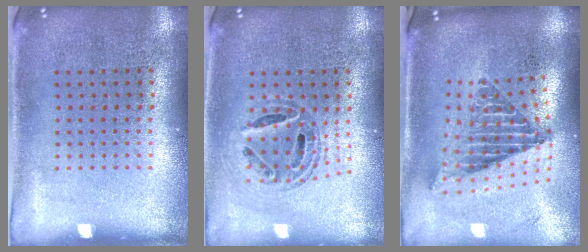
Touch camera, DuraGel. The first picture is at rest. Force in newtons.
{"total": 0.8, "press": 0.8, "slide": 0.1}
{"total": 2.4, "press": 1.6, "slide": 1.8}